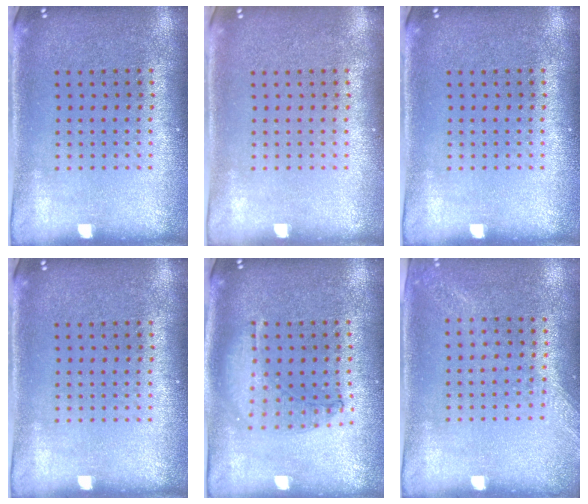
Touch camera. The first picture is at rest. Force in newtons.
{"total": 0.0}
{"total": 0.0}
{"total": 0.0}
{"total": 1.0, "press": 0.9, "slide": 0.3}
{"total": 1.2, "press": 1.2, "slide": 0.4}